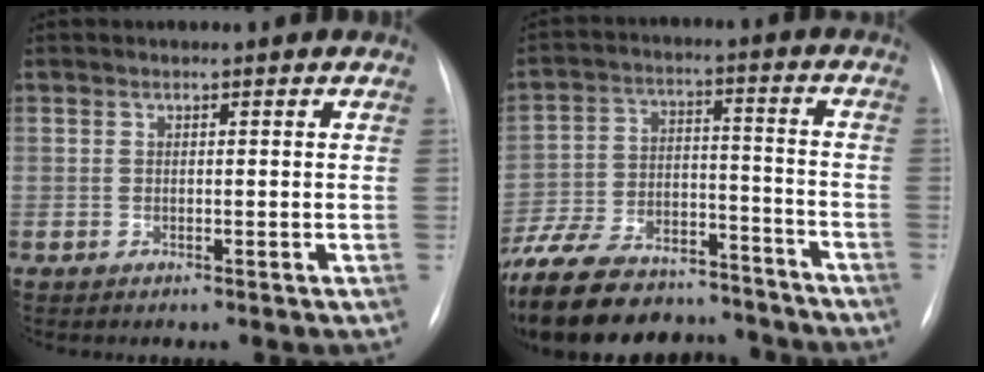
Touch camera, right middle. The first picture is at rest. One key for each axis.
{"total": 25.7, "fx": -21.5, "fy": 9.8, "fz": 10.1, "tx": -0.237, "ty": -0.008, "tz": -0.325}